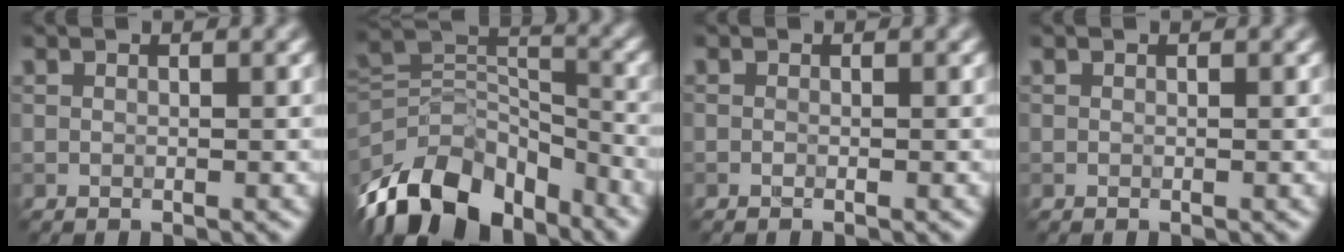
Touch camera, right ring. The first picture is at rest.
{"total": 13.1, "force": [-8.5, 7.3, 6.7], "torque": [-0.133, 0.012, -0.163]}
{"total": 0.0}
{"total": 0.0}